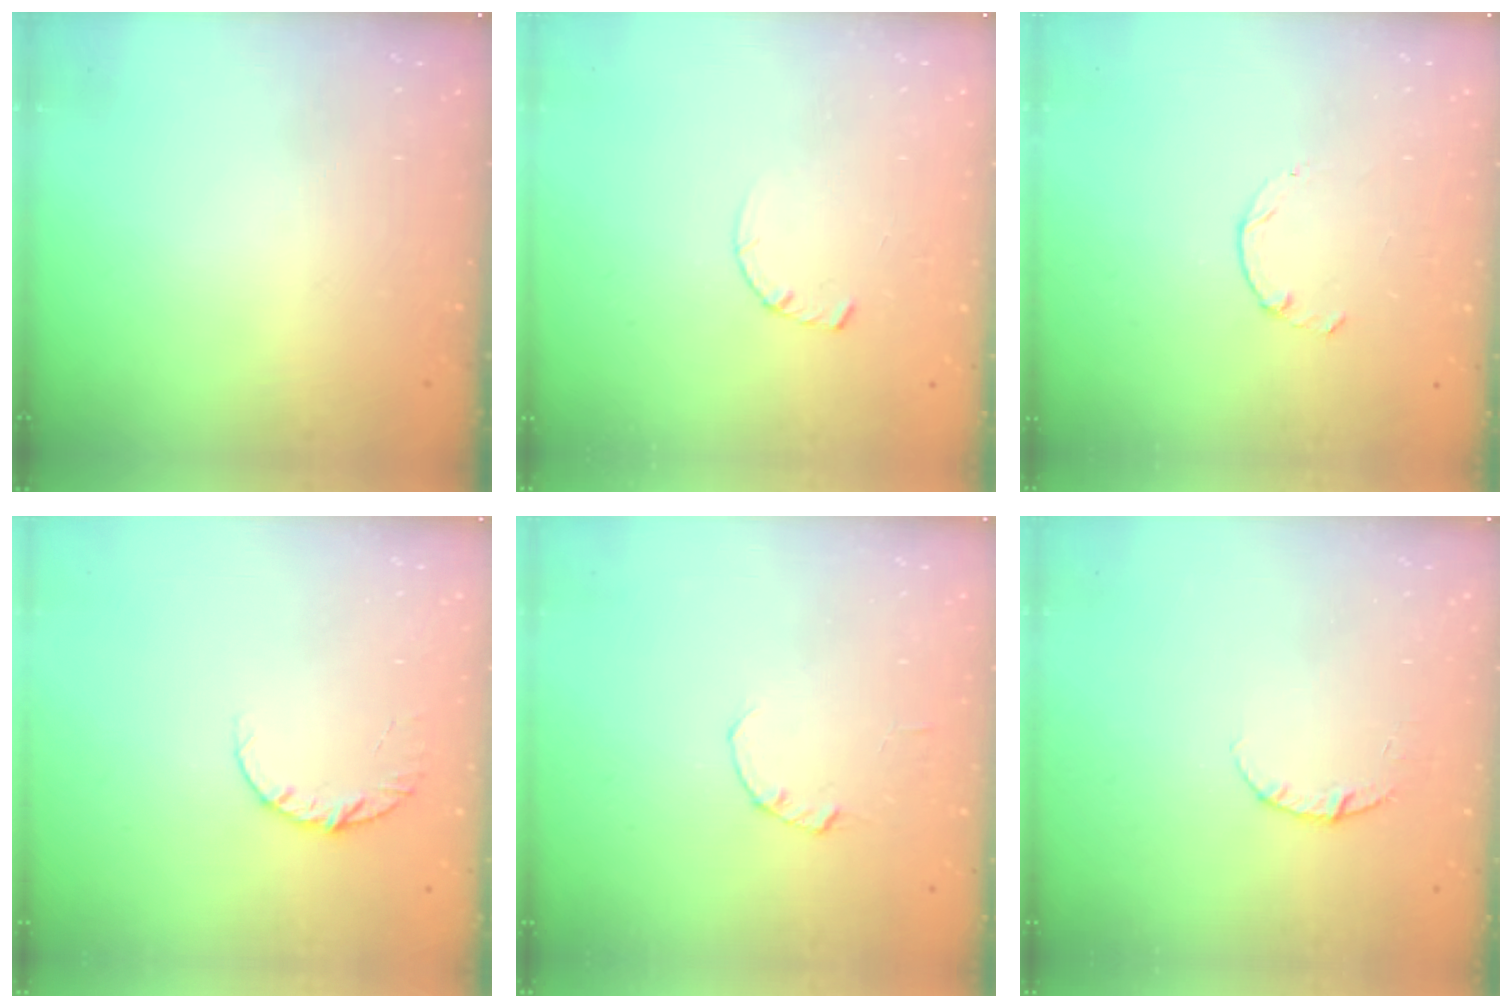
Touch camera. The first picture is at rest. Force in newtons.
{"total": 3.3, "press": 3.3, "slide": 0.3}
{"total": 1.3, "press": 1.2, "slide": 0.4}
{"total": 6.3, "press": 6.3, "slide": 0.6}
{"total": 0.0}
{"total": 3.8, "press": 3.8, "slide": 0.3}